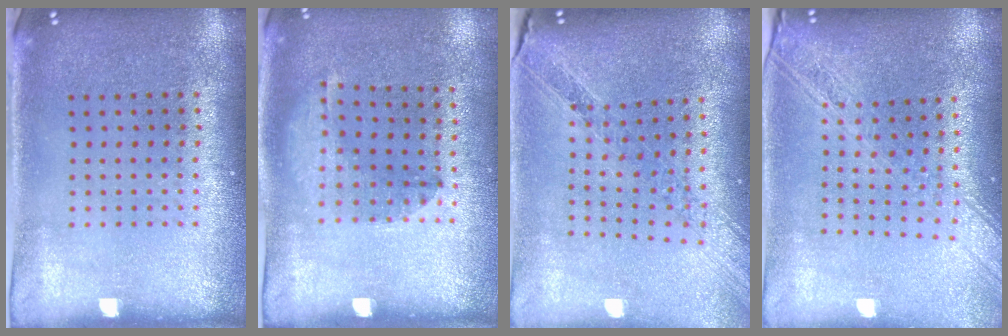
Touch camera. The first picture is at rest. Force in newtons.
{"total": 1.2, "press": 1.0, "slide": 0.7}
{"total": 1.1, "press": 1.1, "slide": 0.3}
{"total": 2.2, "press": 1.9, "slide": 1.2}